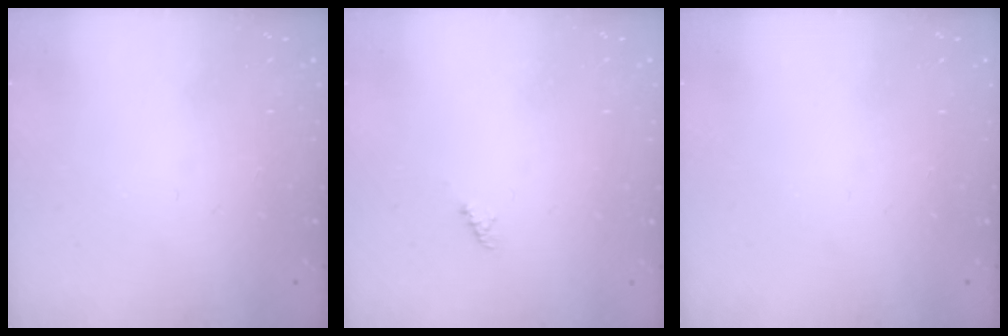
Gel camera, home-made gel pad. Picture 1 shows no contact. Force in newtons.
{"total": 1.1, "press": 1.1, "slide": 0.3}
{"total": 0.0}